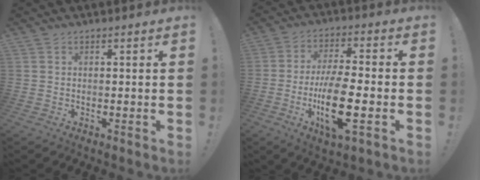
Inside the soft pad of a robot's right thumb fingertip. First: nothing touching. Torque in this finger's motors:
{"motor_torque": [2.25, 1.95, 1.53, -0.51, 0.15]}